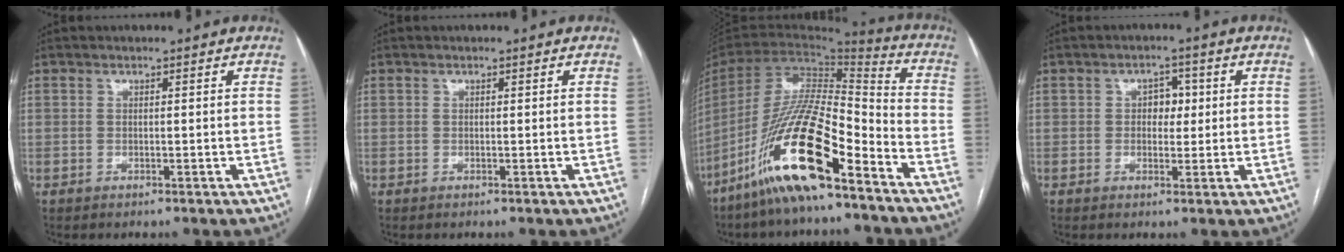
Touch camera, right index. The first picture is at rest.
{"total": 0.0}
{"total": 19.7, "force": [-12.3, 3.0, 15.1], "torque": [-0.318, -0.027, -0.232]}
{"total": 3.3, "force": [0.5, 2.2, 2.4], "torque": [-0.030, 0.010, 0.007]}